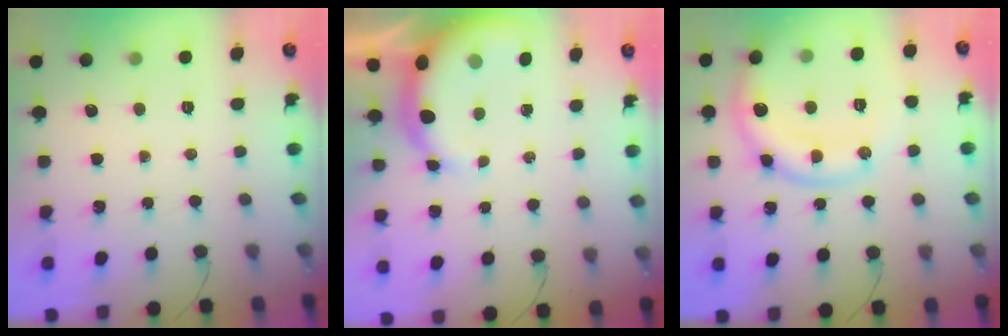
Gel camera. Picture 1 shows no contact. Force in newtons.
{"total": 7.7, "press": 7.5, "slide": 1.7}
{"total": 15.1, "press": 15.0, "slide": 0.9}